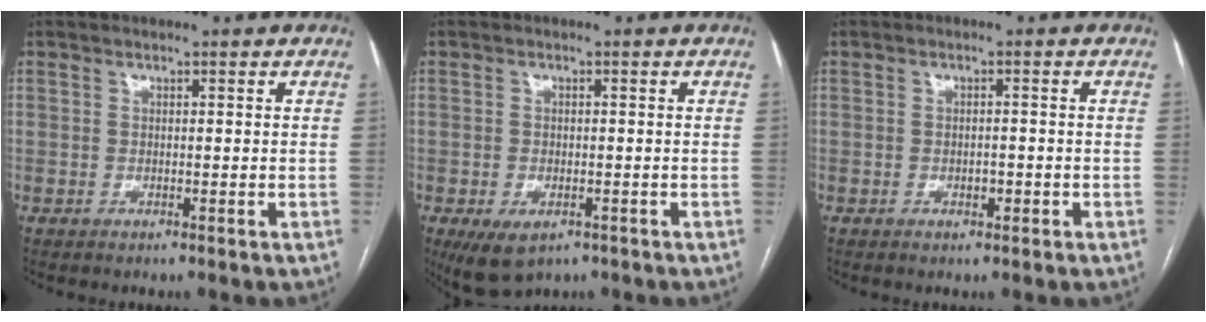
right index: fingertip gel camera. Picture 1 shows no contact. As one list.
[{"total": 5.7, "force": [-3.1, 3.2, 3.5], "torque": [-0.063, -0.008, -0.041]}, {"total": 1.5, "force": [-0.6, 0.6, 1.2], "torque": [-0.021, 0.001, -0.008]}]